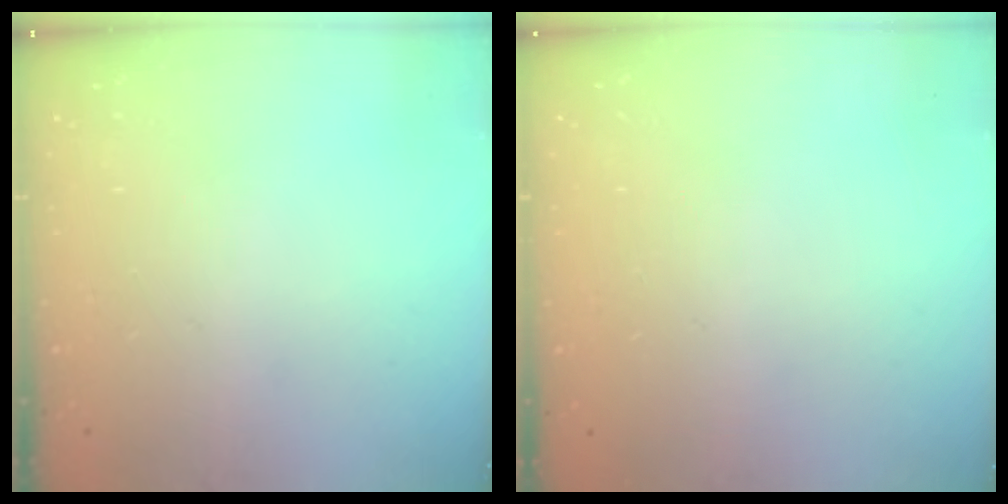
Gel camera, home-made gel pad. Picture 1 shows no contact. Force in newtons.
{"total": 0.0}